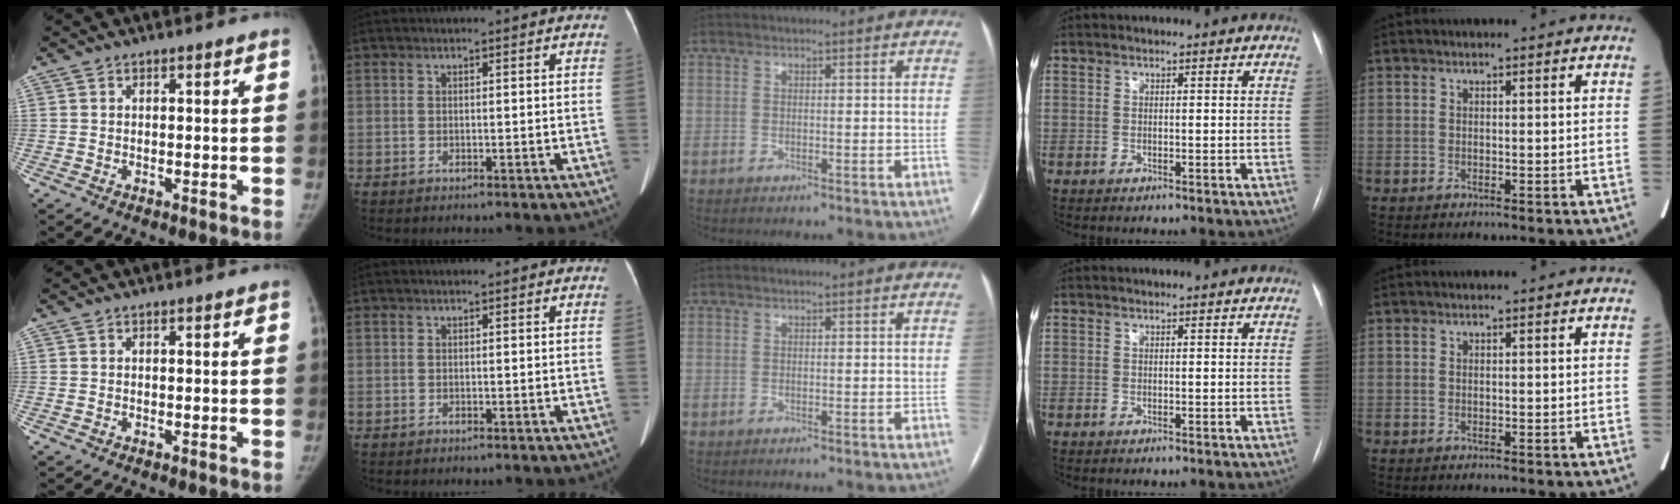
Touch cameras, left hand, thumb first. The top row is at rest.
{}